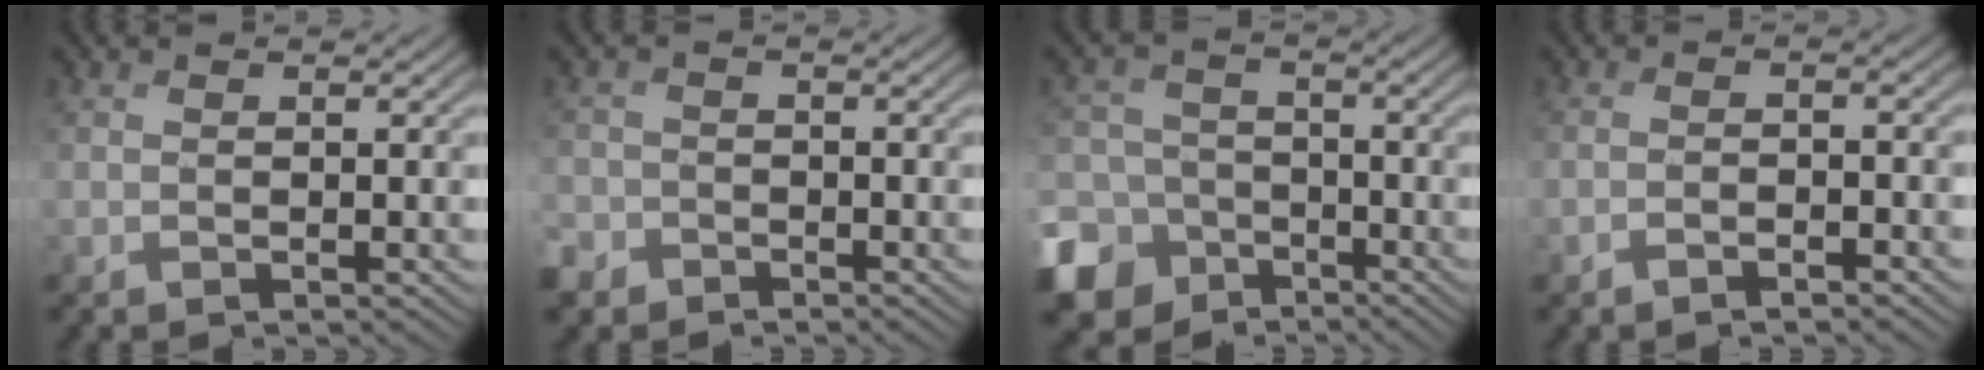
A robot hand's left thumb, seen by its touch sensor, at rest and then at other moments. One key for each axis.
{"total": 3.5, "fx": -2.2, "fy": 2.7, "fz": 0.5, "tx": -0.012, "ty": -0.001, "tz": -0.053}
{"total": 11.0, "fx": -6.1, "fy": 8.6, "fz": 3.3, "tx": -0.110, "ty": -0.041, "tz": -0.122}
{"total": 2.0, "fx": -1.4, "fy": 0.1, "fz": 1.5, "tx": -0.032, "ty": 0.004, "tz": -0.027}